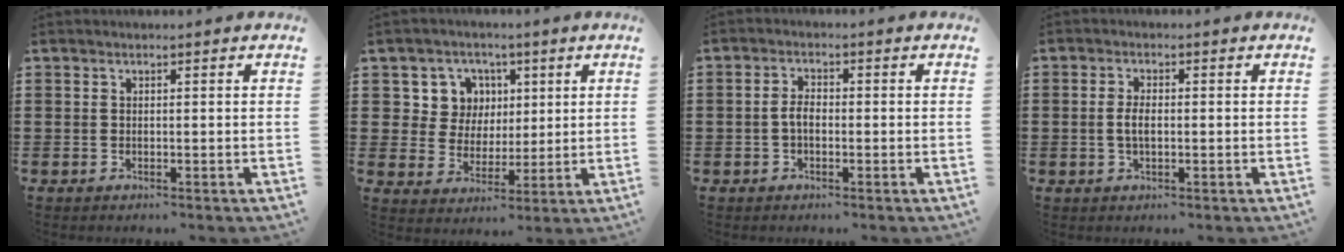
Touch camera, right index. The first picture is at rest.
{"total": 7.3, "force": [2.6, 6.7, 1.5], "torque": [-0.062, 0.009, 0.048]}
{"total": 2.6, "force": [-0.6, 1.3, 2.2], "torque": [-0.050, 0.001, -0.014]}
{"total": 2.8, "force": [-0.2, 1.2, 2.5], "torque": [-0.055, 0.001, -0.008]}